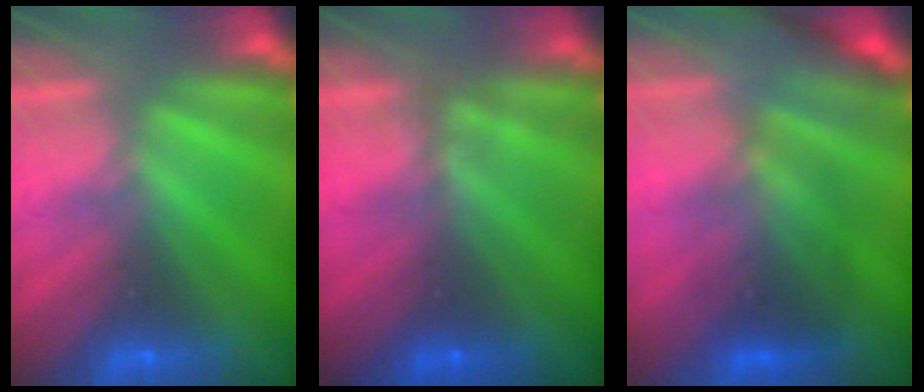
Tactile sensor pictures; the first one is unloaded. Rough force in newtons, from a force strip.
{"total": 1.4}
{"total": 2.4}